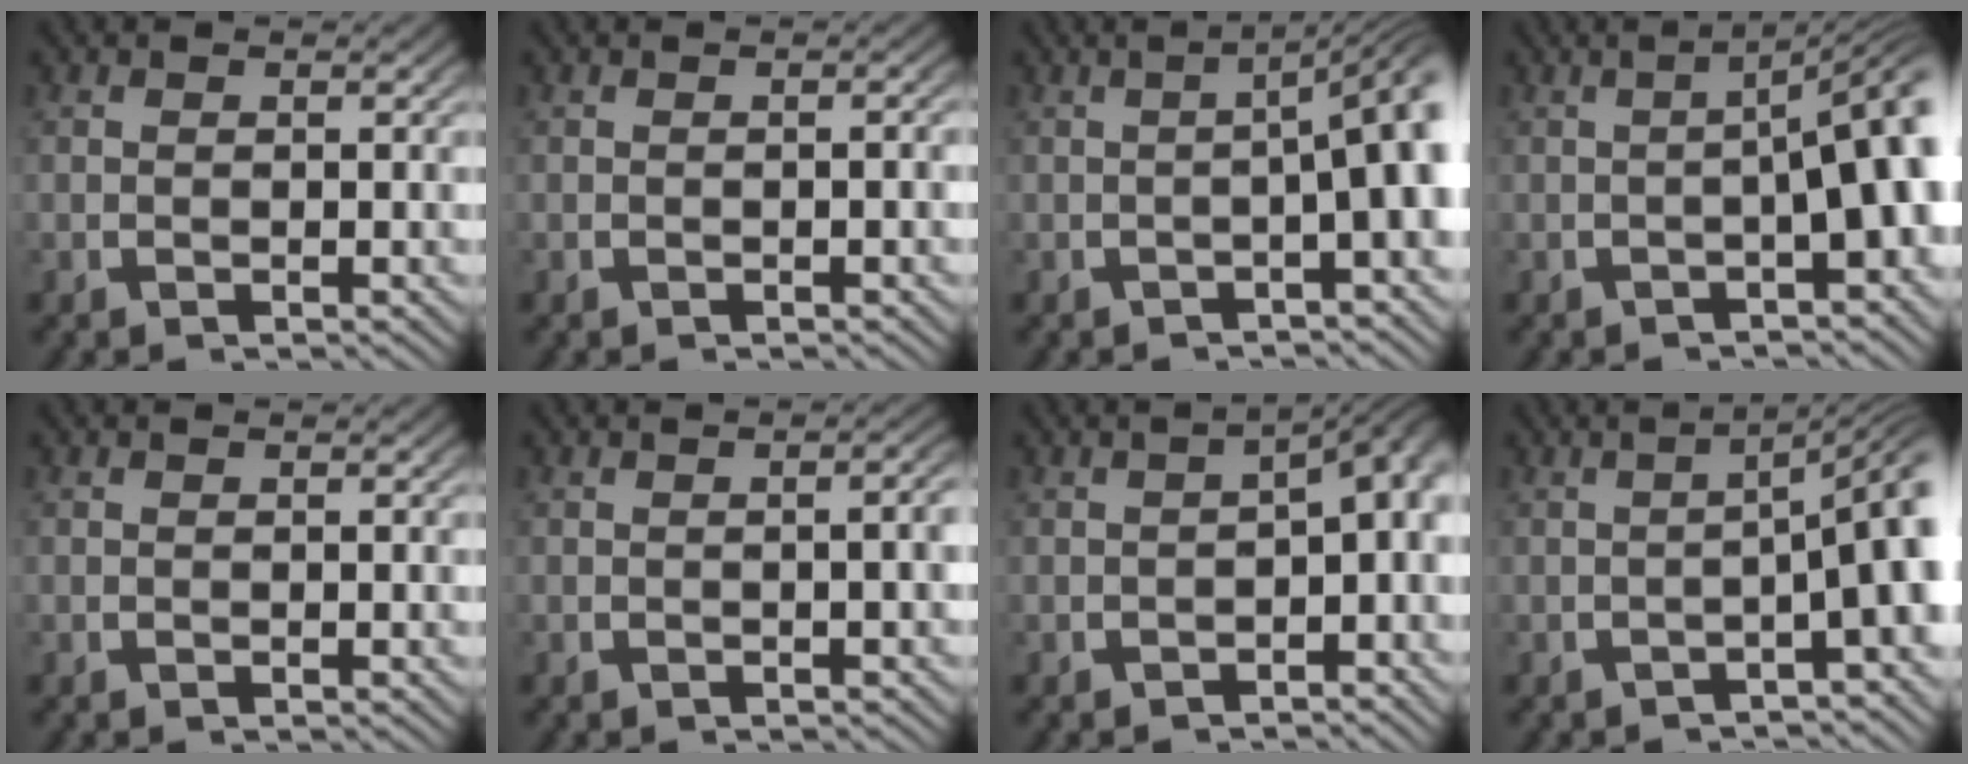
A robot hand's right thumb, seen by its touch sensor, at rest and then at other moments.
{"total": 0.5, "force": [-0.3, -0.1, 0.5], "torque": [-0.006, 0.005, -0.004]}
{"total": 6.1, "force": [-0.3, 1.9, 5.8], "torque": [-0.076, 0.010, -0.004]}
{"total": 6.5, "force": [-0.3, 2.2, 6.1], "torque": [-0.082, 0.008, -0.004]}
{"total": 0.0}
{"total": 1.7, "force": [-0.4, 0.2, 1.6], "torque": [-0.021, 0.006, -0.005]}
{"total": 4.5, "force": [-1.0, 2.1, 3.8], "torque": [-0.046, -0.003, -0.011]}
{"total": 6.4, "force": [-1.2, 2.0, 5.9], "torque": [-0.084, 0.003, -0.014]}